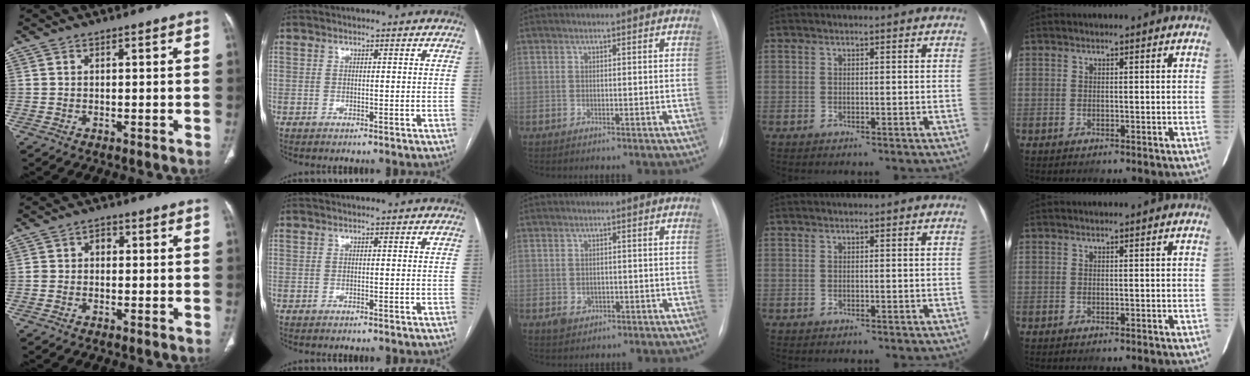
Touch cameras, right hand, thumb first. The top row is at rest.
{"thumb": {"total": 2.3, "force": [-0.1, 1.9, 1.3], "torque": [-0.010, 0.013, -0.007]}, "middle": {"total": 2.3, "force": [-0.7, 1.9, 1.0], "torque": [-0.013, 0.001, 0.000]}}